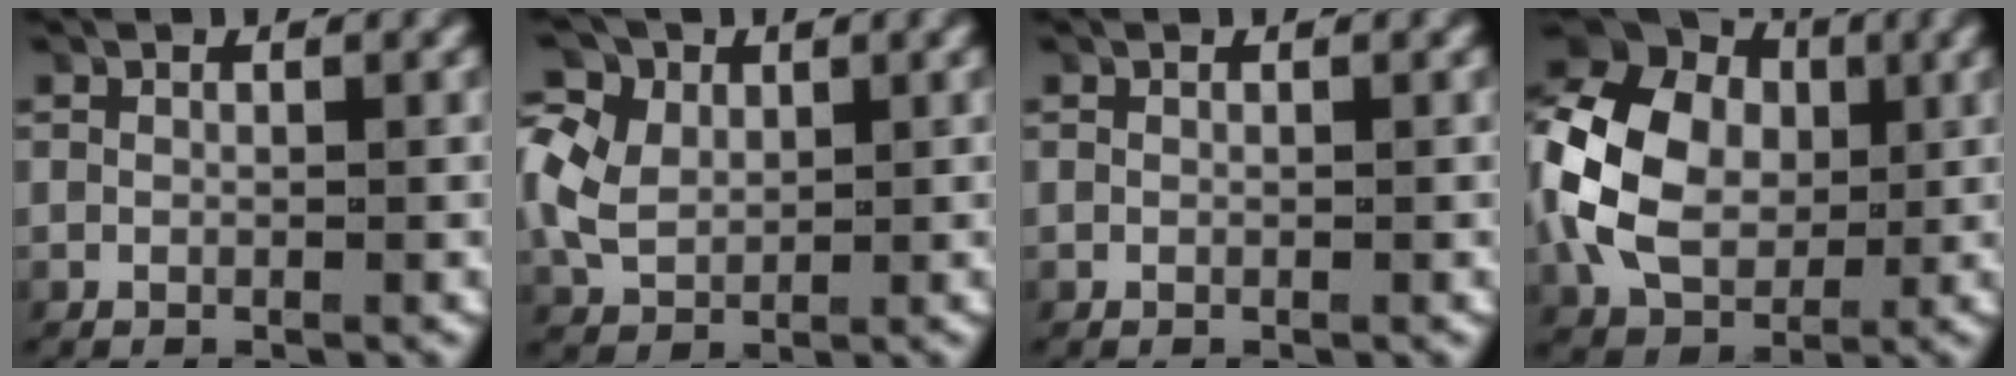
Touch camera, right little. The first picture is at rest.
{"total": 7.6, "force": [1.8, 6.4, 3.6], "torque": [-0.093, -0.002, 0.029]}
{"total": 0.0}
{"total": 11.7, "force": [1.3, 9.3, 7.0], "torque": [-0.160, -0.003, 0.021]}